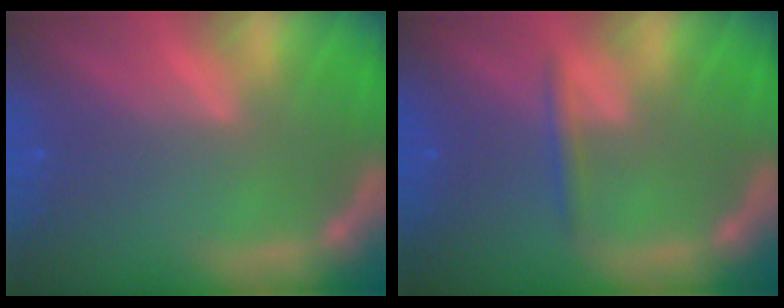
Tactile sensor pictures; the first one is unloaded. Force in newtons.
{"total": 1.4}